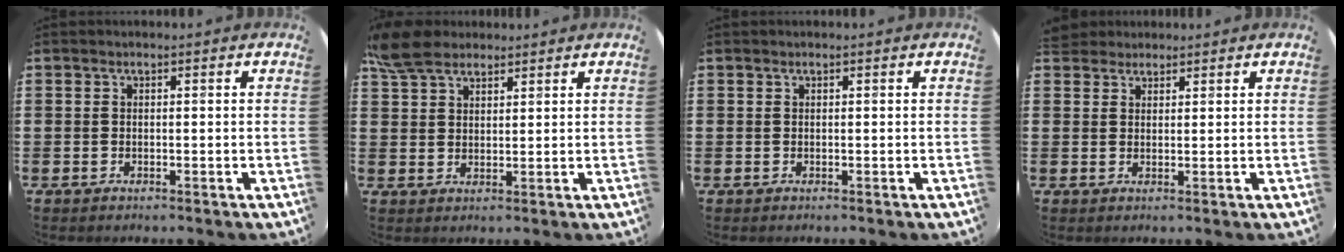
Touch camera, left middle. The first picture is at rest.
{"total": 5.9, "force": [4.9, 2.4, 2.3], "torque": [-0.058, 0.000, 0.094]}
{"total": 0.0}
{"total": 2.5, "force": [2.3, 1.0, -0.1], "torque": [0.004, 0.001, 0.045]}